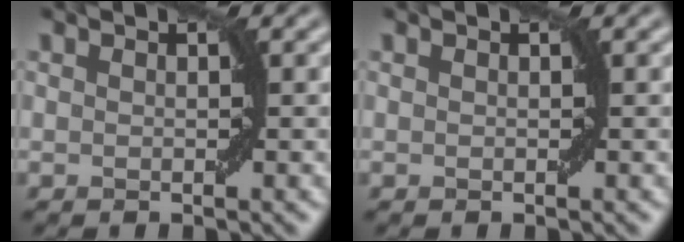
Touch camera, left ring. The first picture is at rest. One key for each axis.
{"total": 0.0}